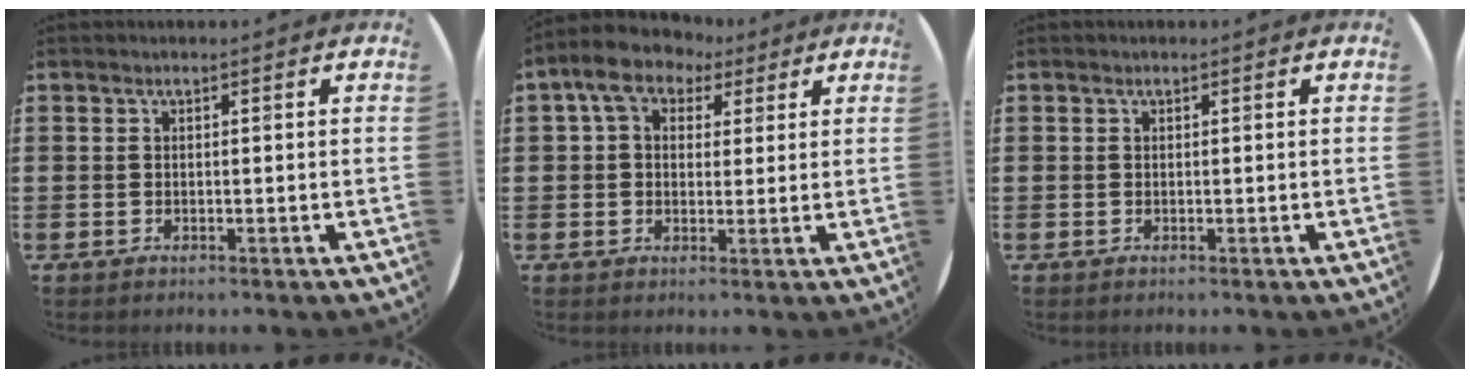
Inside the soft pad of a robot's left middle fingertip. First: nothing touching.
{"total": 6.4, "force": [4.2, 4.2, 2.2], "torque": [-0.056, 0.007, 0.077]}
{"total": 0.0}